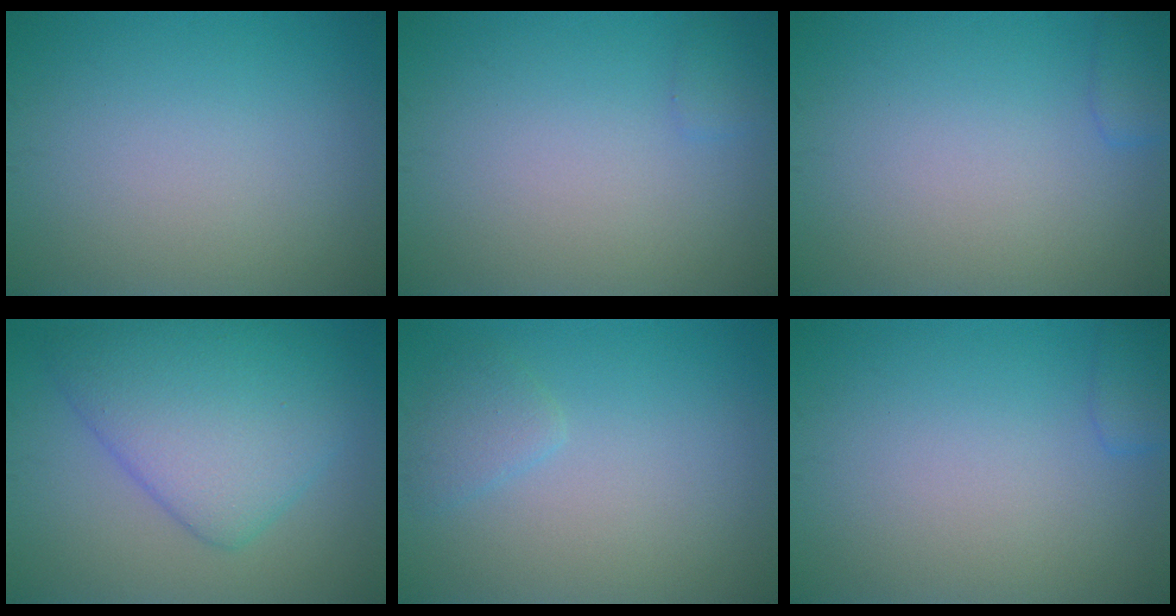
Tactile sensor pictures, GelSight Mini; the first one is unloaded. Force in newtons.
{"total": 0.7, "press": 0.7, "slide": 0.0}
{"total": 1.5, "press": 1.5, "slide": 0.1}
{"total": 7.8, "press": 7.8, "slide": 0.0}
{"total": 1.5, "press": 1.5, "slide": 0.1}
{"total": 1.5, "press": 1.5, "slide": 0.1}